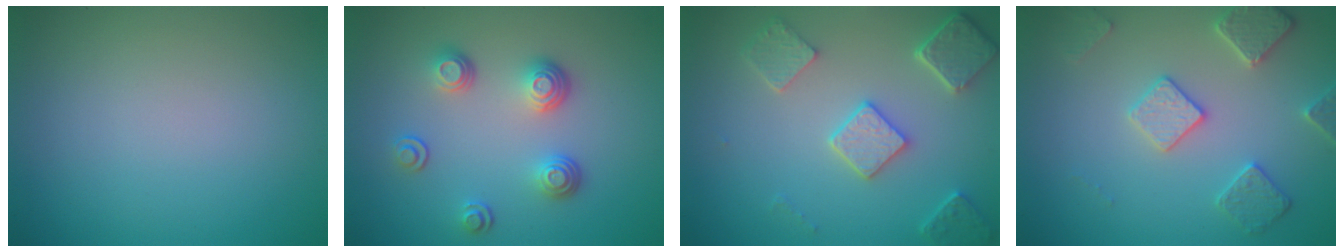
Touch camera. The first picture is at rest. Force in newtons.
{"total": 3.5, "press": 2.8, "slide": 2.2}
{"total": 4.7, "press": 3.9, "slide": 2.8}
{"total": 3.5, "press": 3.3, "slide": 1.2}